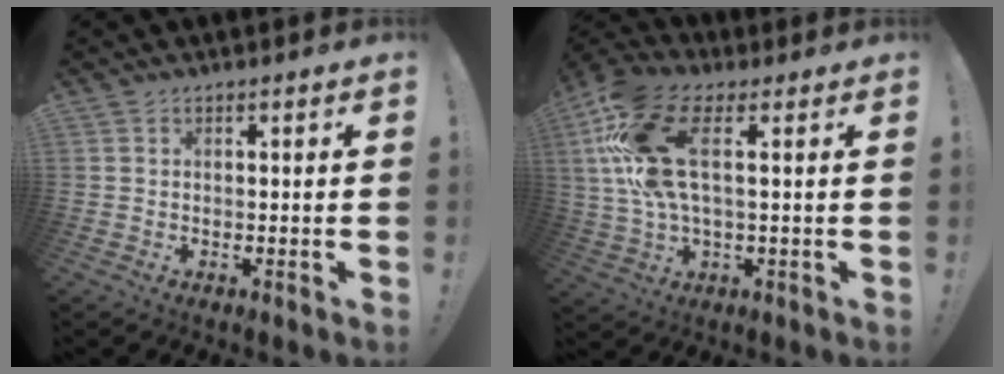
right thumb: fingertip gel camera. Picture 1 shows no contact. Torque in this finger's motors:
{"motor_torque": [1.33, 1.37, 1.50, 1.27, 0.47]}